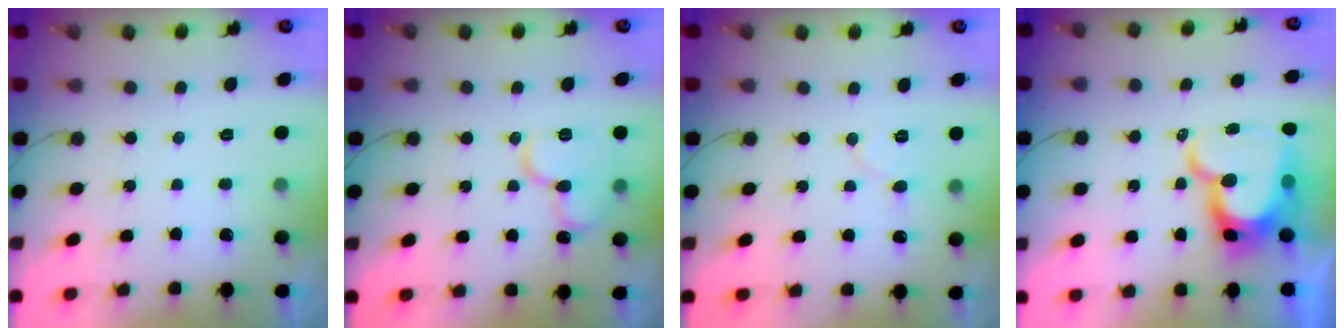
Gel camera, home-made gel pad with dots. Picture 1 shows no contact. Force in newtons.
{"total": 11.6, "press": 11.5, "slide": 1.5}
{"total": 6.7, "press": 6.7, "slide": 0.6}
{"total": 17.9, "press": 17.8, "slide": 1.8}